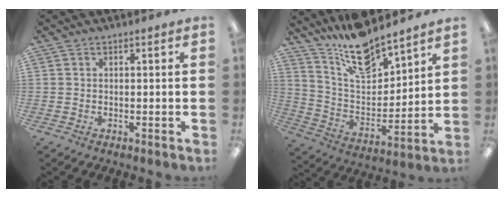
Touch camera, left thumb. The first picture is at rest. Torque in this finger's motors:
{"motor_torque": [0.32, 0.05, 0.30, -1.22, 0.06]}